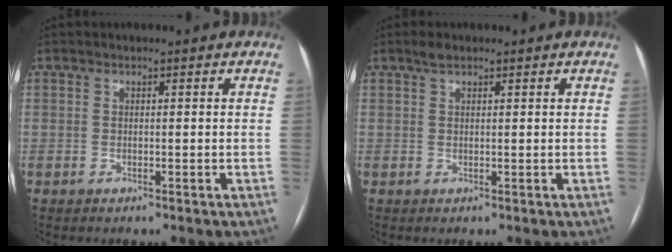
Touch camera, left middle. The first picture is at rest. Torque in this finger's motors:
{"motor_torque": [0.45, -0.39, 0.21, 0.00]}